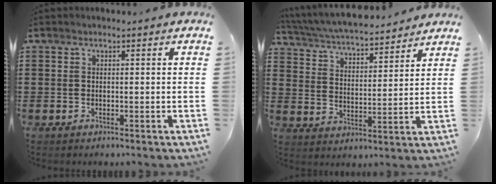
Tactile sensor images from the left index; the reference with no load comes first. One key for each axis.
{"total": 5.3, "fx": 5.0, "fy": 0.3, "fz": 1.5, "tx": -0.053, "ty": -0.032, "tz": 0.084}